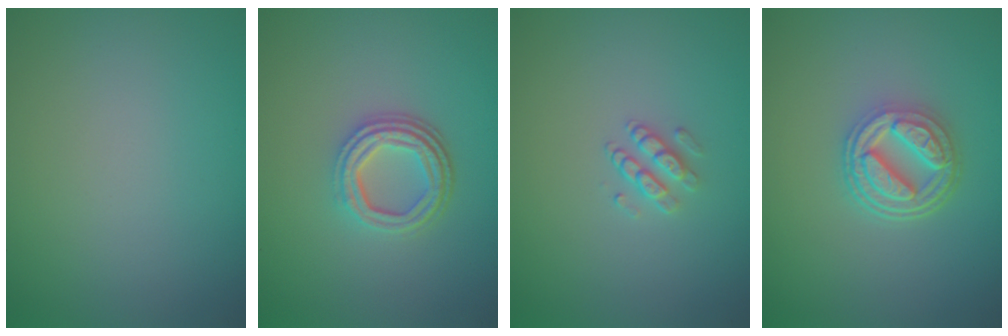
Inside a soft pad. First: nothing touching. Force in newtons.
{"total": 4.2, "press": 3.2, "slide": 2.7}
{"total": 1.5, "press": 1.1, "slide": 1.0}
{"total": 4.8, "press": 3.8, "slide": 3.1}